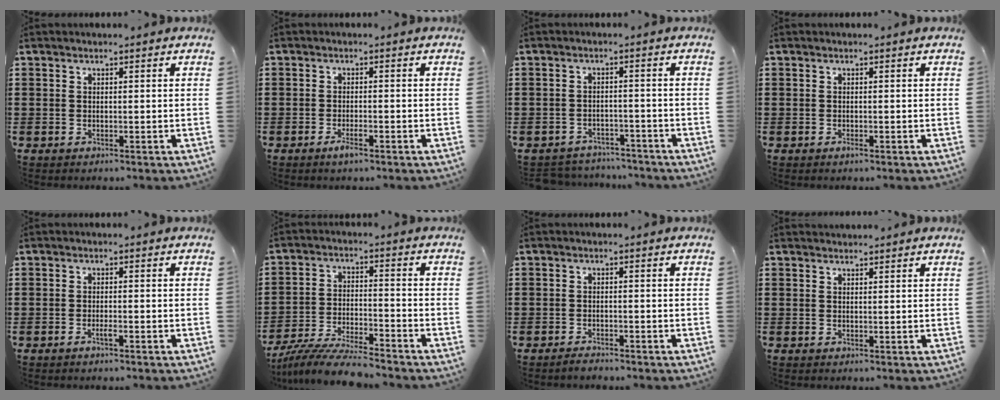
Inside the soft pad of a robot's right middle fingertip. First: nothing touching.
{"total": 2.2, "force": [-1.3, 0.5, 1.7], "torque": [-0.037, -0.004, -0.026]}
{"total": 3.0, "force": [-2.9, 0.6, -0.2], "torque": [-0.005, 0.000, -0.065]}
{"total": 0.5, "force": [-0.3, 0.2, 0.4], "torque": [-0.009, -0.005, -0.005]}
{"total": 1.3, "force": [-0.8, 0.1, 1.0], "torque": [-0.020, -0.003, -0.014]}
{"total": 7.6, "force": [-7.2, 0.2, 2.5], "torque": [-0.050, -0.001, -0.140]}
{"total": 1.3, "force": [-1.3, 0.3, 0.2], "torque": [-0.006, 0.001, -0.026]}
{"total": 1.0, "force": [1.0, 0.0, 0.0], "torque": [-0.002, -0.001, 0.020]}